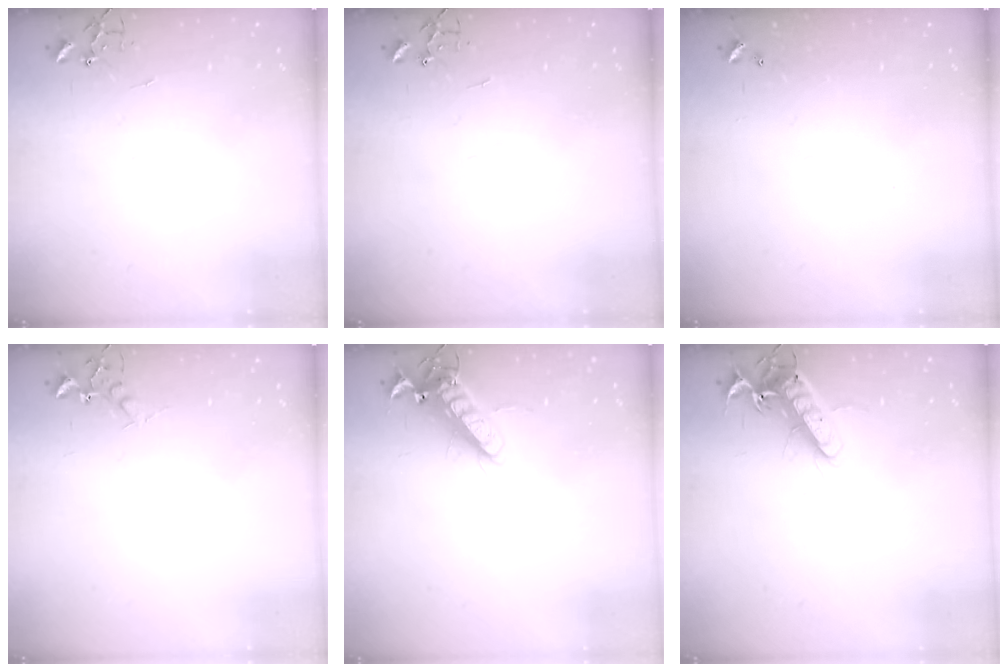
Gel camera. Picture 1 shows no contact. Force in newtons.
{"total": 0.0}
{"total": 0.0}
{"total": 5.8, "press": 5.7, "slide": 1.0}
{"total": 12.6, "press": 12.4, "slide": 2.4}
{"total": 13.2, "press": 13.2, "slide": 1.3}